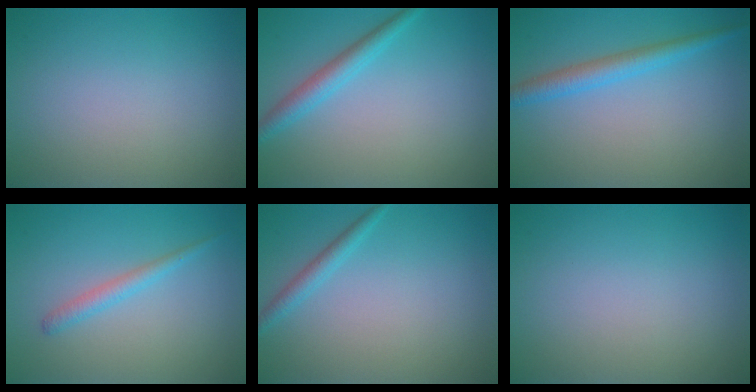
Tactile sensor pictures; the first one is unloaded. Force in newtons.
{"total": 2.5, "press": 2.5, "slide": 0.0}
{"total": 2.8, "press": 2.8, "slide": 0.2}
{"total": 1.5, "press": 1.5, "slide": 0.2}
{"total": 1.5, "press": 1.5, "slide": 0.1}
{"total": 0.0}